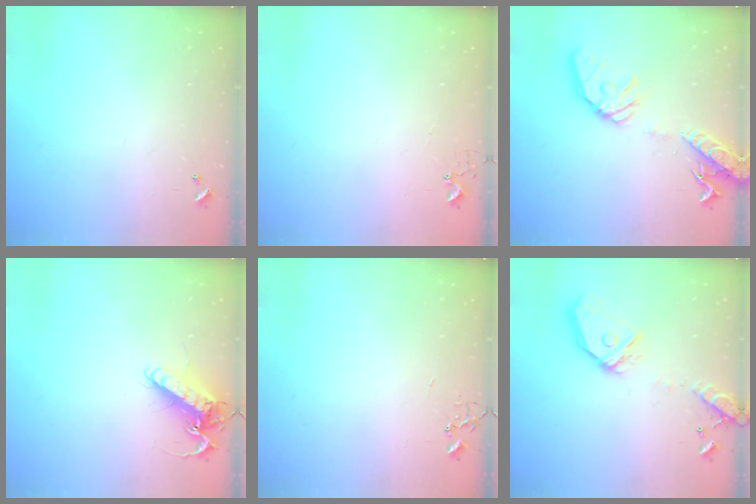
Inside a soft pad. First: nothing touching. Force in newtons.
{"total": 2.9, "press": 2.9, "slide": 0.3}
{"total": 17.8, "press": 17.5, "slide": 3.0}
{"total": 13.7, "press": 13.5, "slide": 2.3}
{"total": 0.0}
{"total": 17.0, "press": 16.8, "slide": 2.7}